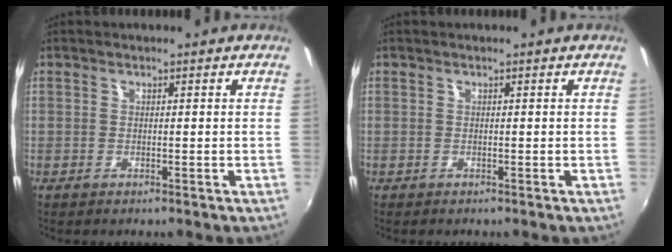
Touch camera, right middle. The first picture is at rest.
{"total": 0.0}